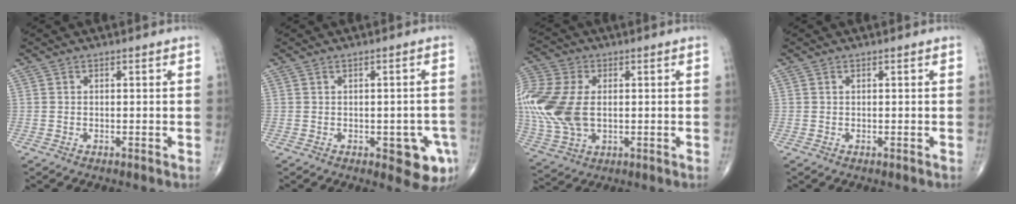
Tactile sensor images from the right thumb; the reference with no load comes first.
{"total": 7.4, "force": [-2.4, 3.2, 6.2], "torque": [-0.047, 0.002, -0.022]}
{"total": 18.5, "force": [0.7, 12.0, 14.1], "torque": [-0.351, -0.002, 0.021]}
{"total": 0.0}